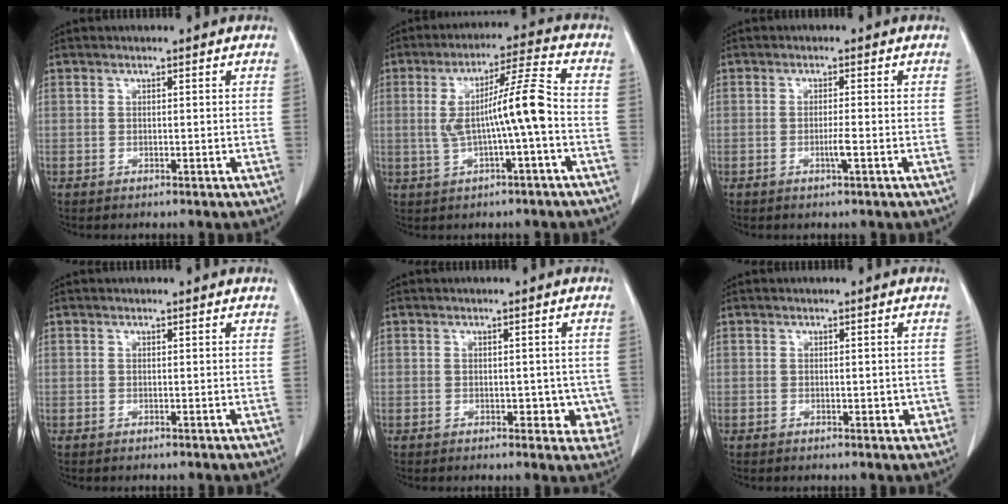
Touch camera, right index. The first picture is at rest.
{"total": 9.6, "force": [-0.9, -0.1, 9.5], "torque": [-0.167, 0.022, -0.017]}
{"total": 1.9, "force": [-0.6, -0.3, 1.7], "torque": [-0.034, -0.003, -0.012]}
{"total": 0.0}
{"total": 4.5, "force": [-0.5, 2.9, 3.5], "torque": [-0.018, 0.004, -0.002]}
{"total": 2.0, "force": [-0.2, 1.2, 1.6], "torque": [-0.014, 0.004, 0.001]}